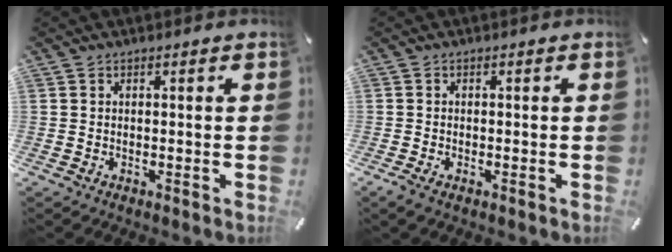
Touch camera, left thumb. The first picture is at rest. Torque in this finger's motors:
{"motor_torque": [-0.06, 0.45, 0.32, 0.12, 0.08]}